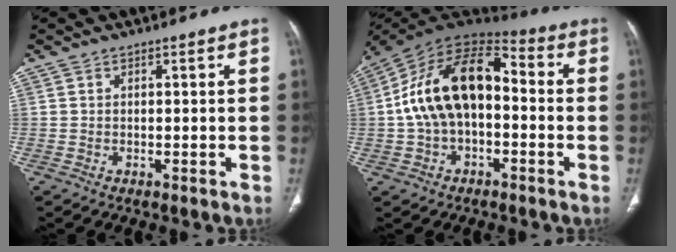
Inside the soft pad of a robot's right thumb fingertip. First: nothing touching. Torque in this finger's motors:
{"motor_torque": [0.74, 2.67, 1.30, -0.26, 0.35]}